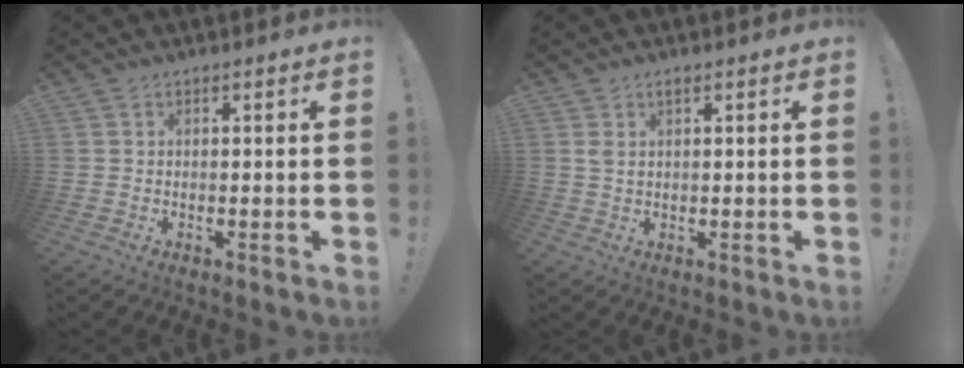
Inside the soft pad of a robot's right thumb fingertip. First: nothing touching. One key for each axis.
{"total": 2.0, "fx": 1.0, "fy": 0.7, "fz": 1.6, "tx": -0.034, "ty": 0.003, "tz": 0.017}